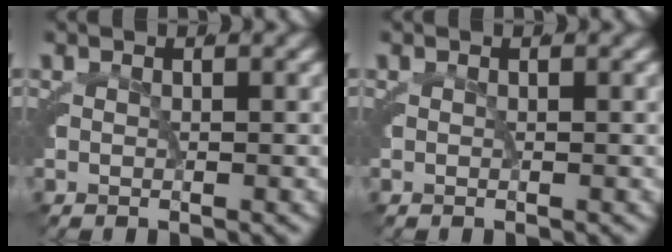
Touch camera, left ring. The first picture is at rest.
{"total": 0.0}